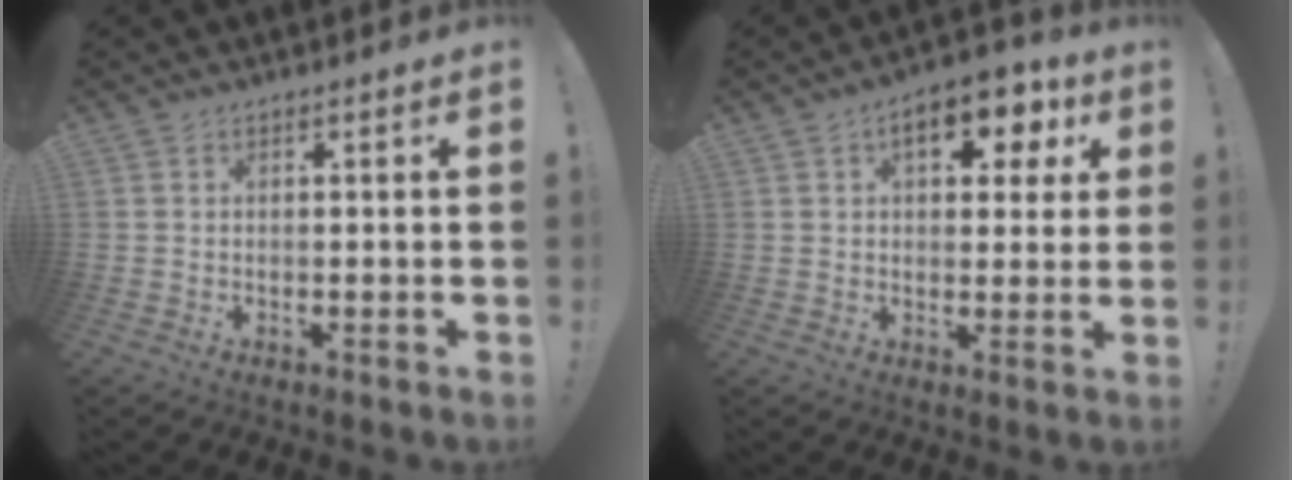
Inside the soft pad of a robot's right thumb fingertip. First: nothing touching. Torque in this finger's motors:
{"motor_torque": [0.04, 1.66, 1.10, 0.37, 0.01]}